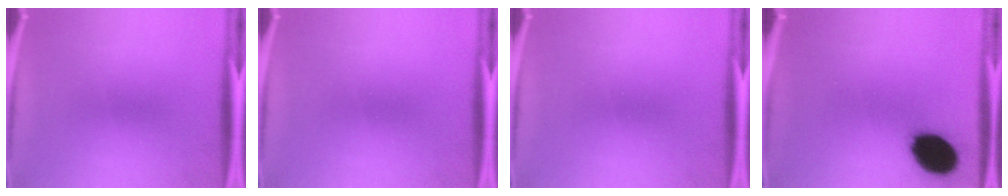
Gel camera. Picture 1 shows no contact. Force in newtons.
{"total": 0.0}
{"total": 0.0}
{"total": 14.7}